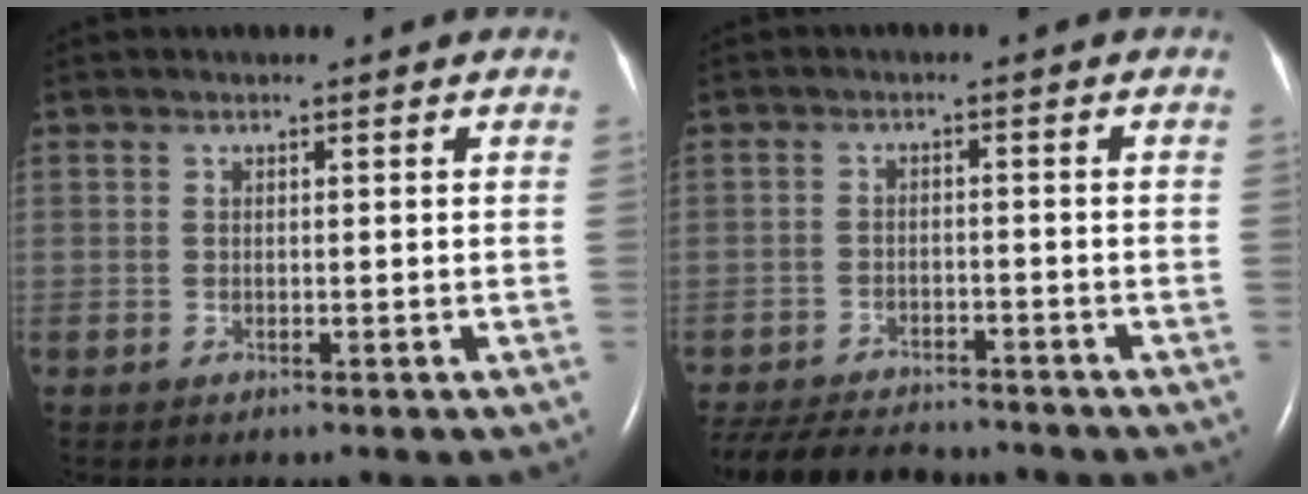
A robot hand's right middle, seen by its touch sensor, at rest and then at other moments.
{"total": 12.3, "force": [-11.1, 3.1, 4.4], "torque": [-0.092, -0.011, -0.160]}